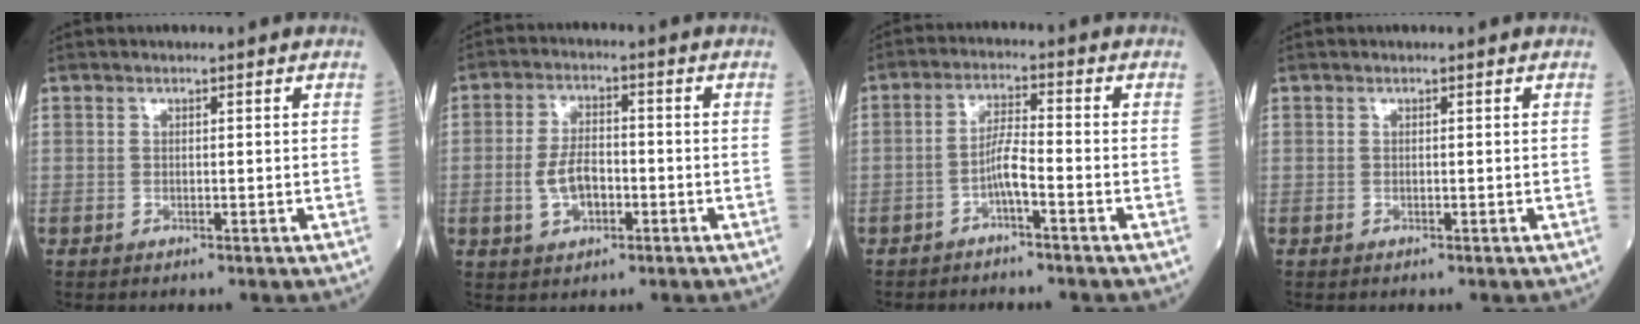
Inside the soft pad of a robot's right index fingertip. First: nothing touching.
{"total": 5.9, "force": [-1.6, 3.0, 4.8], "torque": [-0.098, 0.006, -0.028]}
{"total": 4.0, "force": [-2.1, 0.1, 3.4], "torque": [-0.064, 0.006, -0.043]}
{"total": 0.0}